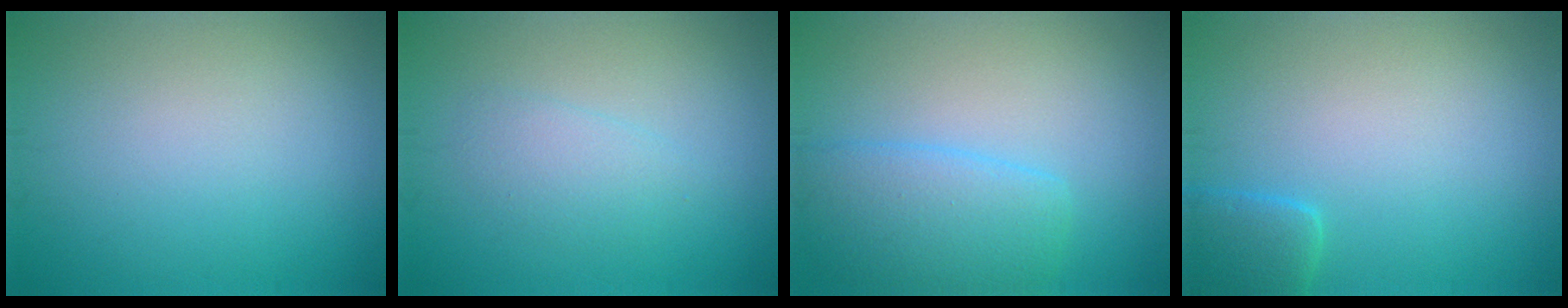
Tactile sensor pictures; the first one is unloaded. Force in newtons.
{"total": 1.8, "press": 1.8, "slide": 0.1}
{"total": 4.1, "press": 4.1, "slide": 0.2}
{"total": 2.3, "press": 2.3, "slide": 0.2}